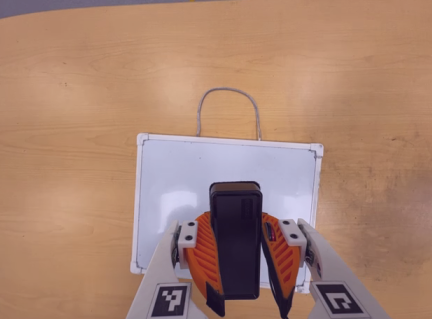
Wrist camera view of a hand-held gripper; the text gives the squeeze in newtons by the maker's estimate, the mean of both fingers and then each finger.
{"total": 10.3, "left": 8.9, "right": 11.6}